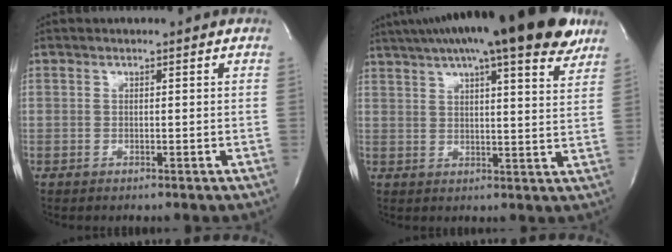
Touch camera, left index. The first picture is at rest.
{"total": 23.8, "force": [17.7, 3.9, 15.5], "torque": [-0.253, 0.042, 0.236]}